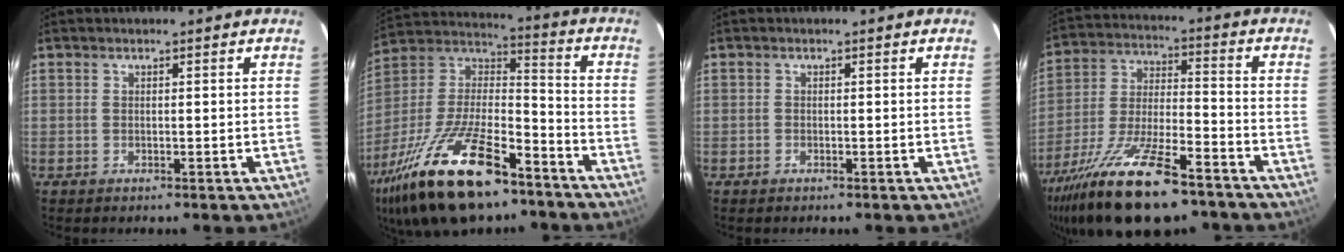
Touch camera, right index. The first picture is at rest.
{"total": 27.1, "force": [-17.2, 10.1, 18.4], "torque": [-0.371, -0.025, -0.292]}
{"total": 0.5, "force": [-0.4, 0.3, 0.0], "torque": [-0.001, 0.002, -0.010]}
{"total": 22.3, "force": [-15.5, 6.5, 14.6], "torque": [-0.288, -0.044, -0.264]}